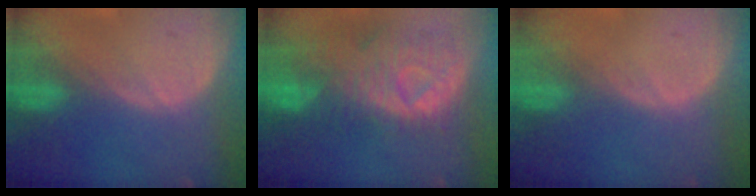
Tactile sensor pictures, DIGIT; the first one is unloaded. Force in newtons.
{"total": 10.9, "press": 9.6, "slide": 5.2}
{"total": 0.0}